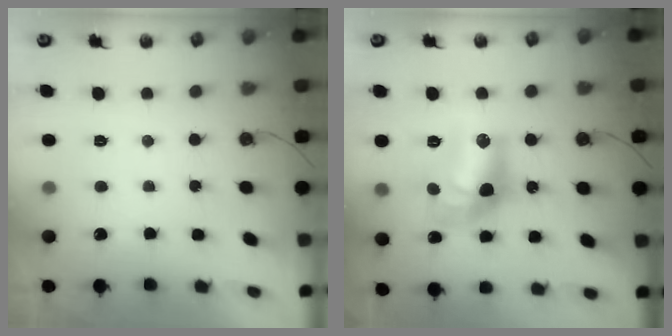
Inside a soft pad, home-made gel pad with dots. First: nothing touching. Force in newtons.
{"total": 13.4, "press": 13.3, "slide": 1.0}